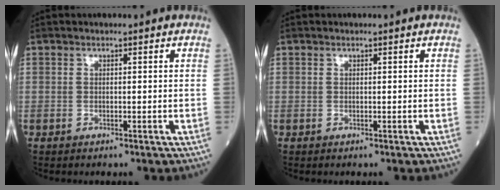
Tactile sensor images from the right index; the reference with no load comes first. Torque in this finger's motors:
{"motor_torque": [0.72, -0.31, 0.21, 0.05]}